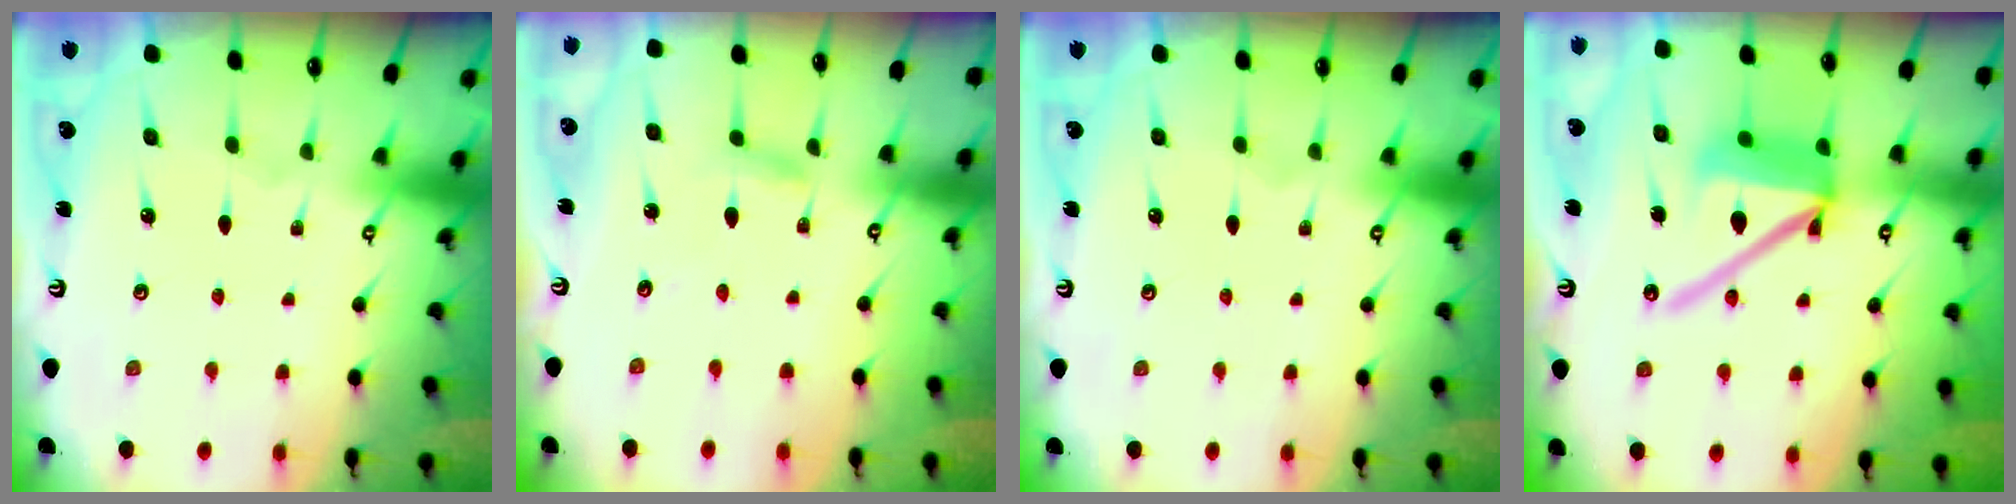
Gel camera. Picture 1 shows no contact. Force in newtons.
{"total": 1.6, "press": 1.5, "slide": 0.1}
{"total": 0.0}
{"total": 14.8, "press": 14.6, "slide": 2.4}